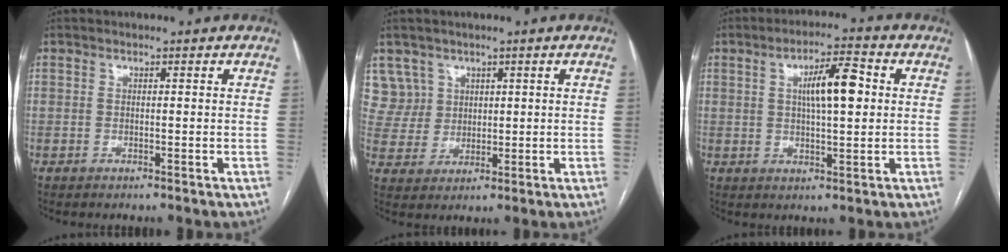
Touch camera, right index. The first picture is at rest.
{"total": 6.0, "force": [3.0, 5.2, -0.3], "torque": [0.008, 0.016, 0.070]}
{"total": 8.0, "force": [1.6, 1.8, 7.6], "torque": [-0.129, 0.016, 0.026]}